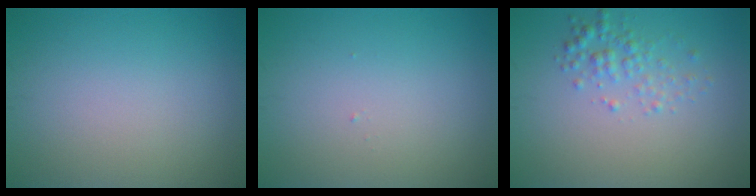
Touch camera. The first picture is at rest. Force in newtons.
{"total": 0.0}
{"total": 2.0, "press": 2.0, "slide": 0.1}